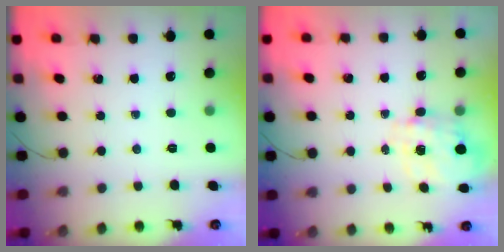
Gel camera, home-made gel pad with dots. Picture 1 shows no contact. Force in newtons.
{"total": 3.5, "press": 3.4, "slide": 0.9}